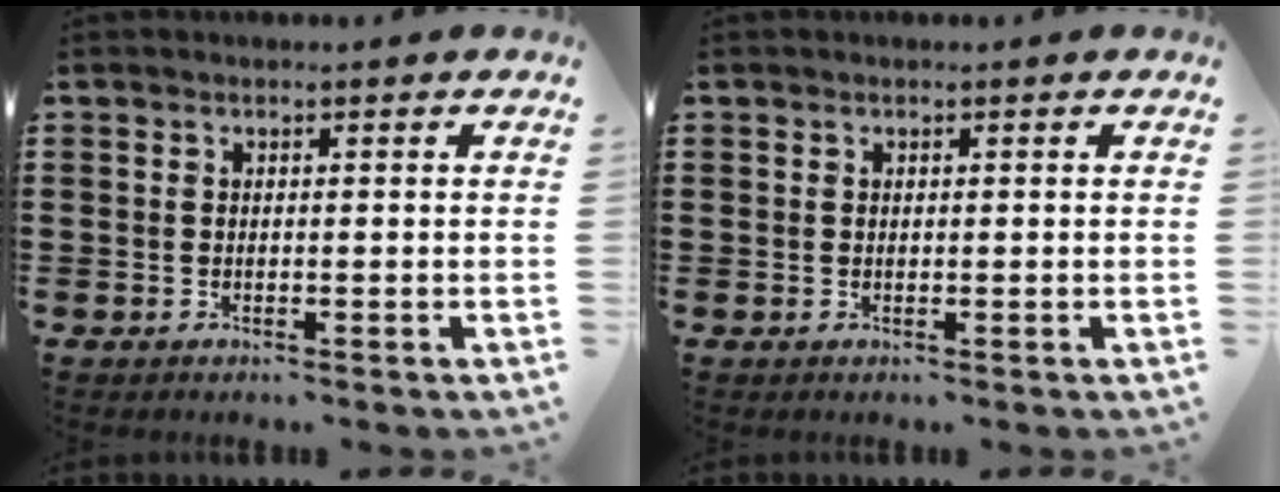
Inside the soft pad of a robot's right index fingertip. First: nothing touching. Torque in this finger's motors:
{"motor_torque": [0.11, 0.34, 0.03, 0.01]}